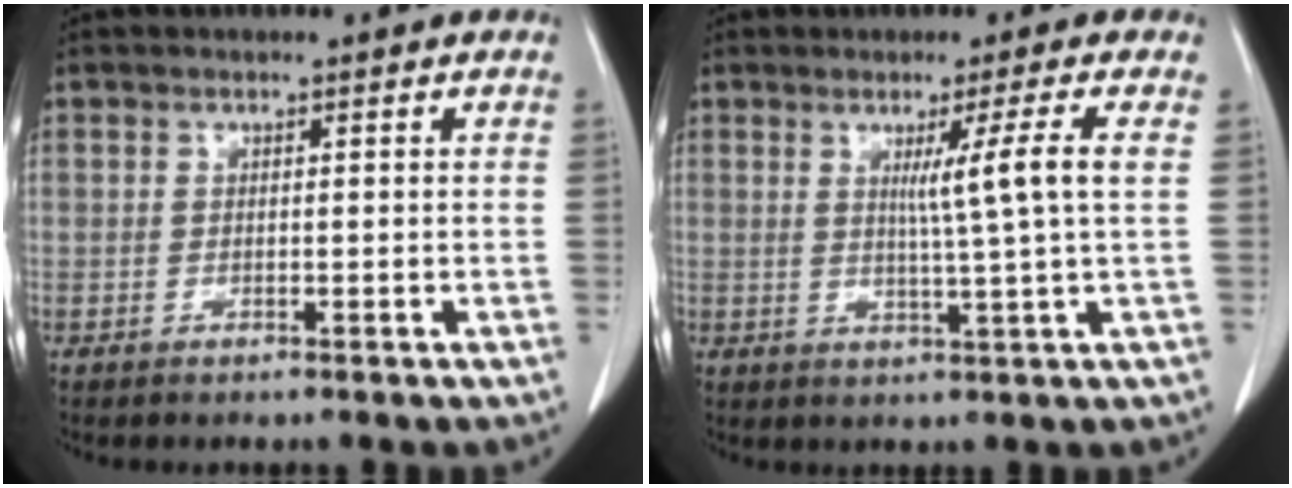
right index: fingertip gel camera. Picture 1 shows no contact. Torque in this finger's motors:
{"motor_torque": [0.56, 0.13, 0.17, 0.06]}